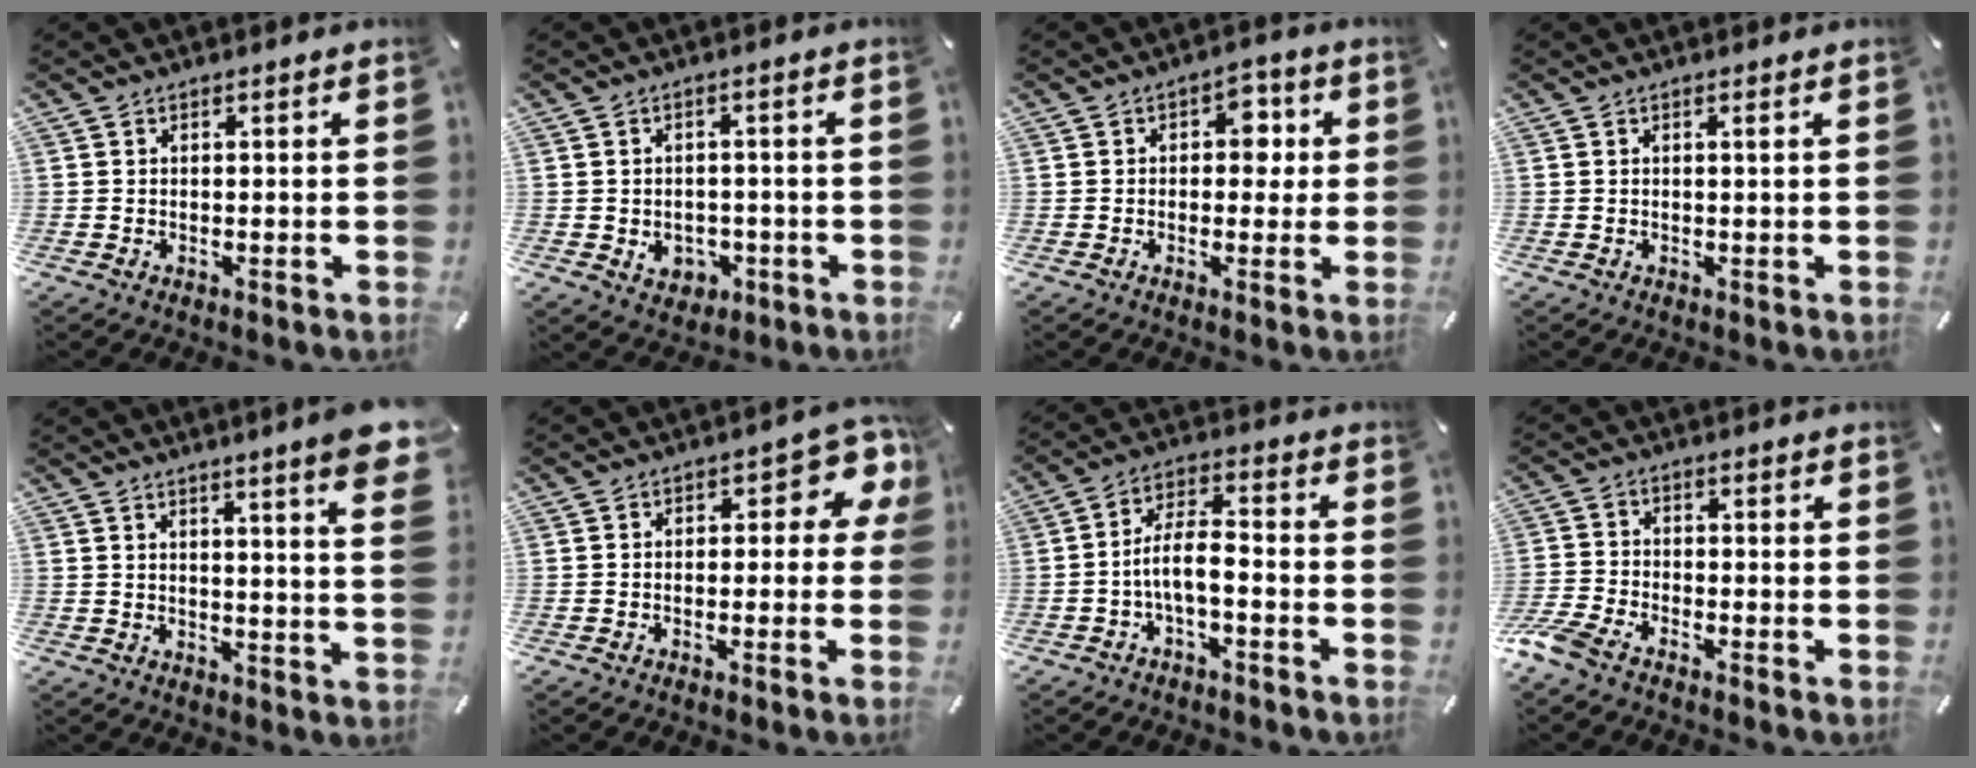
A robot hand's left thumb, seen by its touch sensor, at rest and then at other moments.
{"total": 4.7, "force": [-1.0, 4.1, 2.1], "torque": [-0.028, 0.000, -0.020]}
{"total": 5.1, "force": [0.4, 3.6, 3.6], "torque": [-0.026, -0.007, -0.007]}
{"total": 0.7, "force": [0.2, 0.0, 0.6], "torque": [-0.010, -0.001, 0.003]}
{"total": 8.4, "force": [5.1, 0.1, 6.7], "torque": [-0.105, -0.033, 0.082]}
{"total": 6.7, "force": [1.6, 3.7, 5.3], "torque": [-0.065, -0.007, 0.021]}
{"total": 7.8, "force": [-3.0, 3.0, 6.5], "torque": [-0.121, 0.014, -0.053]}
{"total": 4.9, "force": [-4.0, 1.8, 2.3], "torque": [-0.076, 0.002, -0.084]}